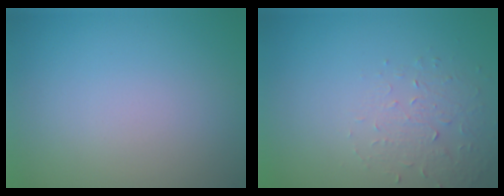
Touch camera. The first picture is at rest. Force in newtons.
{"total": 1.6, "press": 0.9, "slide": 1.3}